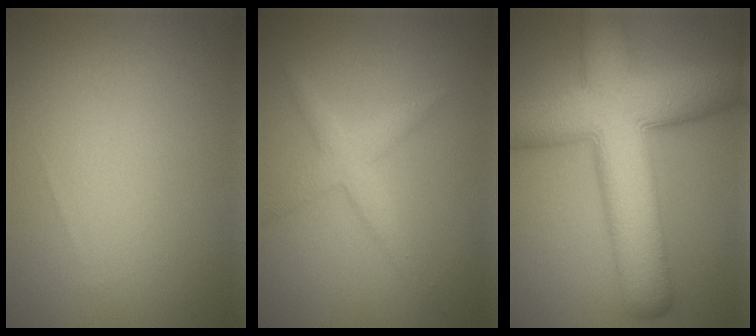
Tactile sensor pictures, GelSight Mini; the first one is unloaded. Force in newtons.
{"total": 2.5, "press": 2.5, "slide": 0.2}
{"total": 12.1, "press": 12.1, "slide": 0.5}